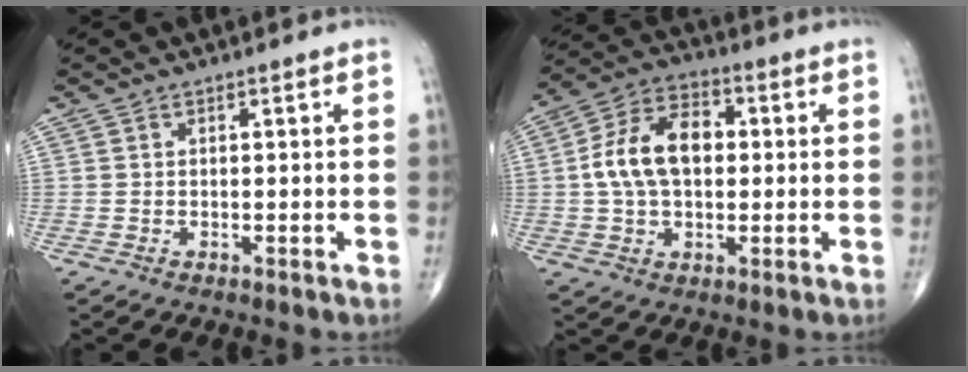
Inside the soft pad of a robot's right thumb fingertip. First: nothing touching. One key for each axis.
{"total": 12.9, "fx": 1.0, "fy": 8.1, "fz": 9.9, "tx": -0.172, "ty": 0.025, "tz": 0.010}